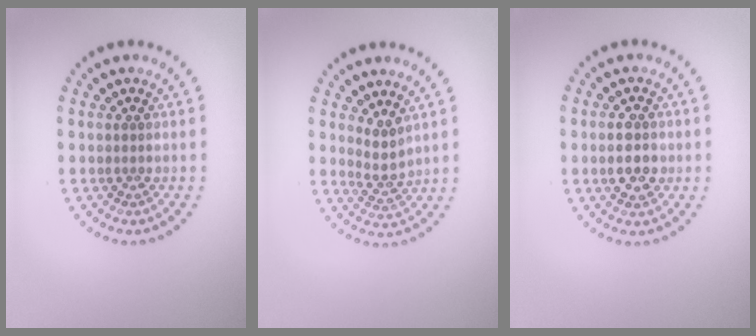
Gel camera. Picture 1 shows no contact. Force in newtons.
{"total": 2.2, "press": 1.7, "slide": 1.4}
{"total": 3.0, "press": 3.0, "slide": 0.1}